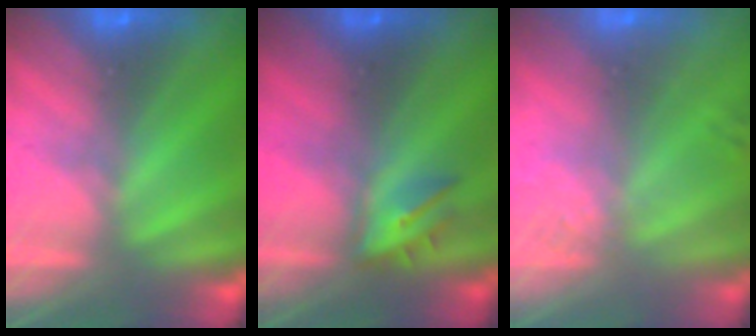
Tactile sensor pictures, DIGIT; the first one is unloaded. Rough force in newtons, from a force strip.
{"total": 4.8}
{"total": 2.6}